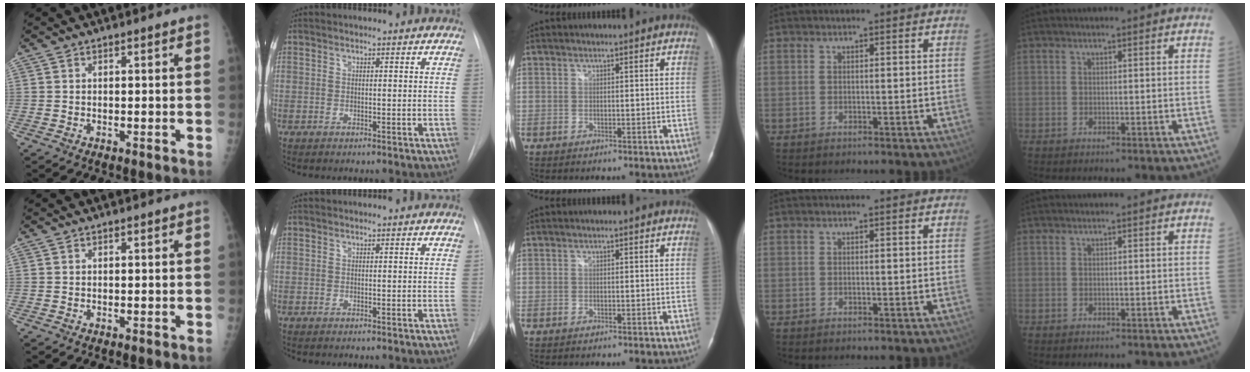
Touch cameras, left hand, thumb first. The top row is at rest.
{}